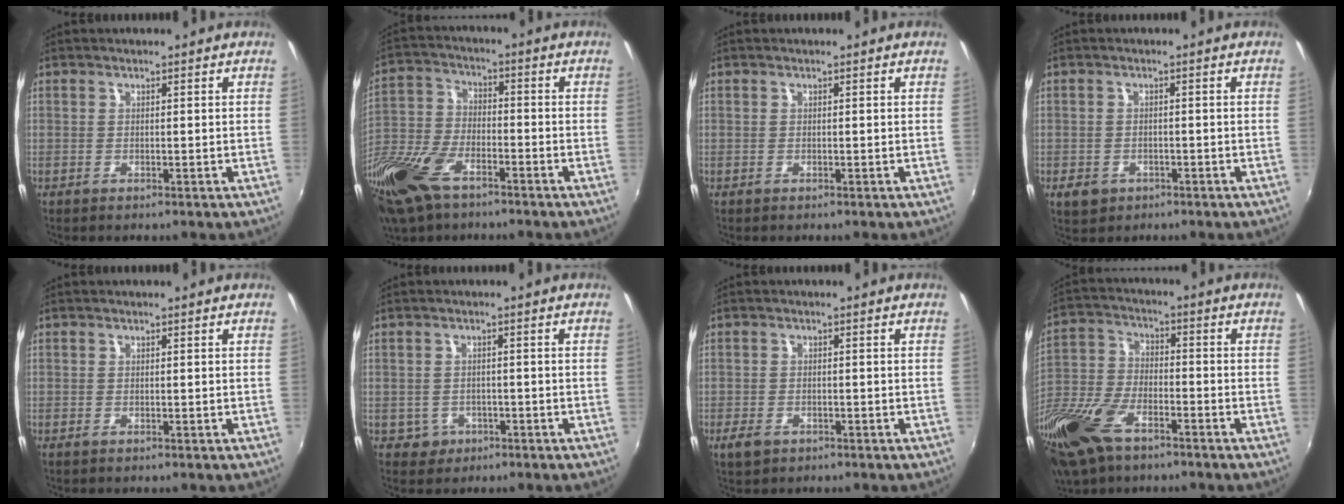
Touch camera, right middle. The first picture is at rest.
{"total": 19.6, "force": [-12.3, 9.6, 11.8], "torque": [-0.292, -0.032, -0.242]}
{"total": 0.0}
{"total": 3.5, "force": [-1.6, 2.8, 1.4], "torque": [-0.032, -0.001, -0.021]}
{"total": 0.0}
{"total": 3.2, "force": [-1.2, 2.9, 0.5], "torque": [-0.019, 0.004, -0.013]}
{"total": 2.7, "force": [-1.6, 1.8, 1.3], "torque": [-0.029, -0.003, -0.027]}
{"total": 21.5, "force": [-13.2, 10.6, 13.2], "torque": [-0.325, -0.036, -0.253]}